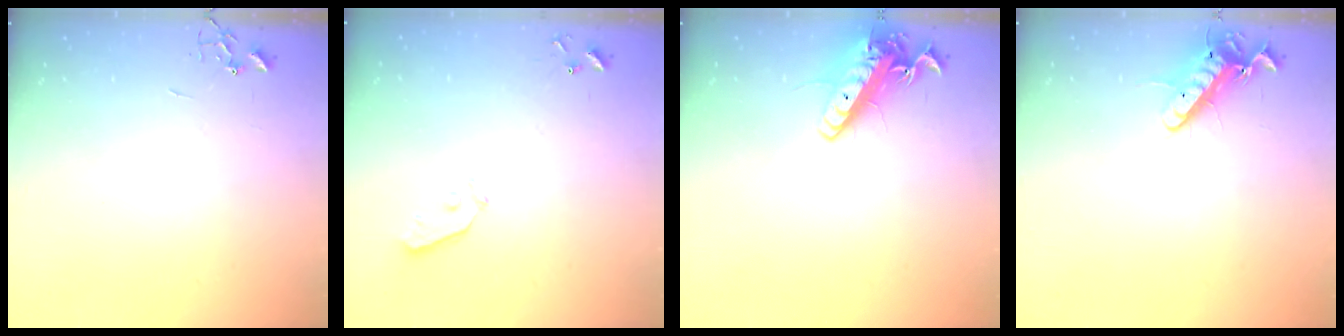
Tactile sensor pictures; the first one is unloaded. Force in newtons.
{"total": 3.2, "press": 3.2, "slide": 0.4}
{"total": 15.0, "press": 14.7, "slide": 2.8}
{"total": 13.1, "press": 12.9, "slide": 2.2}